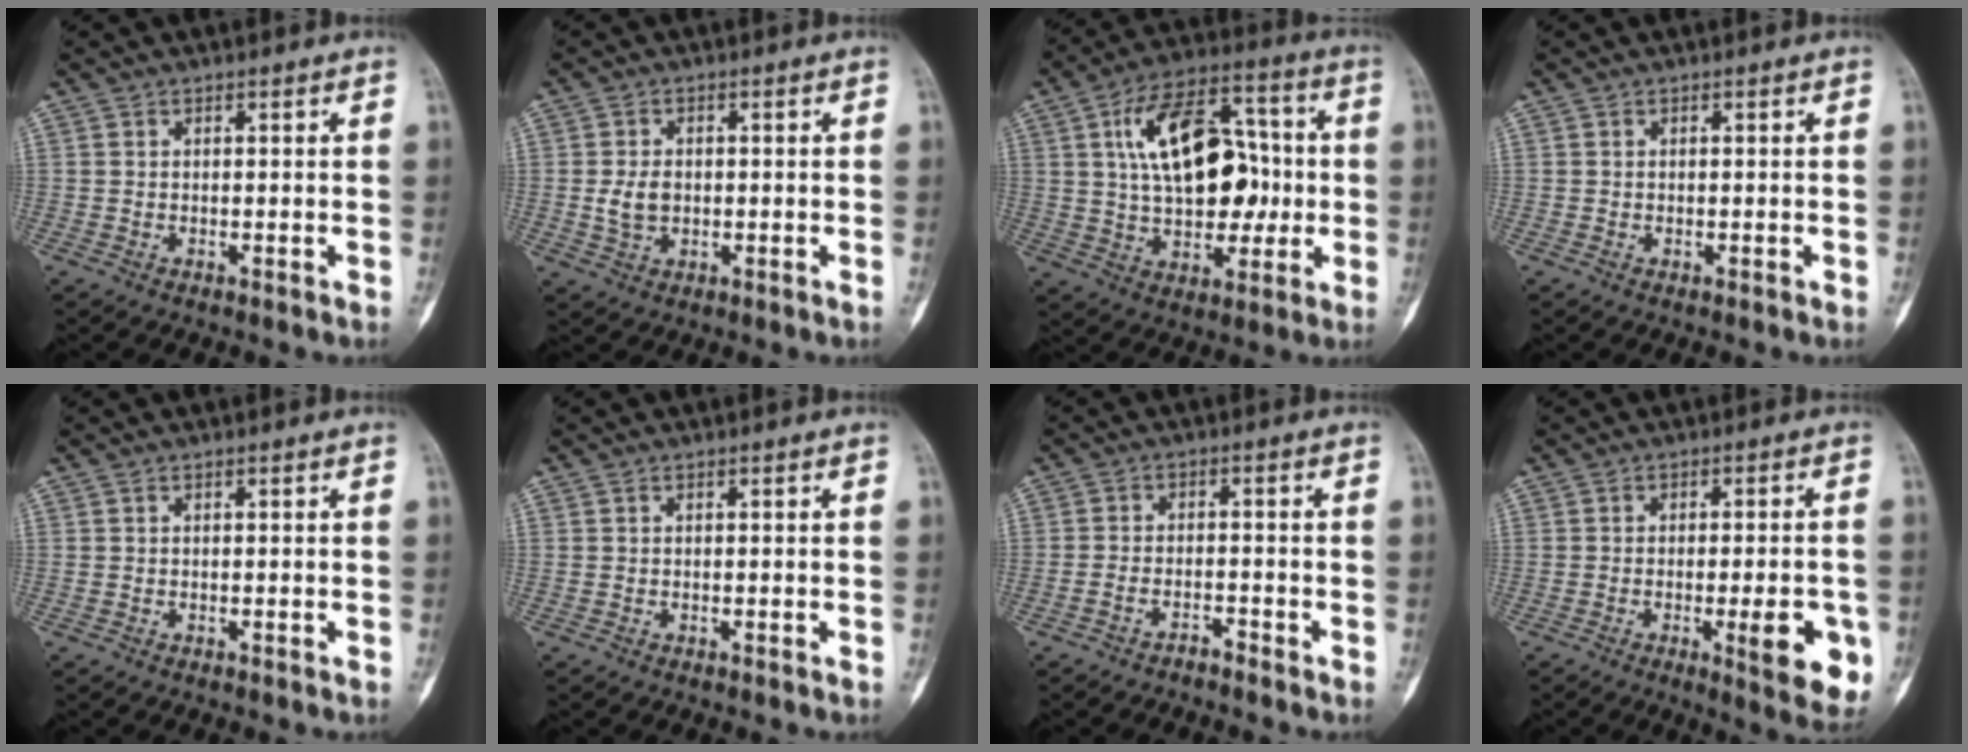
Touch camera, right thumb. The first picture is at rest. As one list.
[{"total": 3.2, "force": [0.0, 3.0, 1.2], "torque": [-0.028, 0.006, 0.003]}, {"total": 20.1, "force": [2.2, 12.1, 16.0], "torque": [-0.228, 0.028, 0.041]}, {"total": 0.0}, {"total": 0.0}, {"total": 0.0}, {"total": 2.0, "force": [-1.9, 0.5, 0.5], "torque": [-0.020, 0.020, -0.032]}, {"total": 10.2, "force": [-3.1, 2.8, 9.3], "torque": [-0.103, -0.004, -0.032]}]